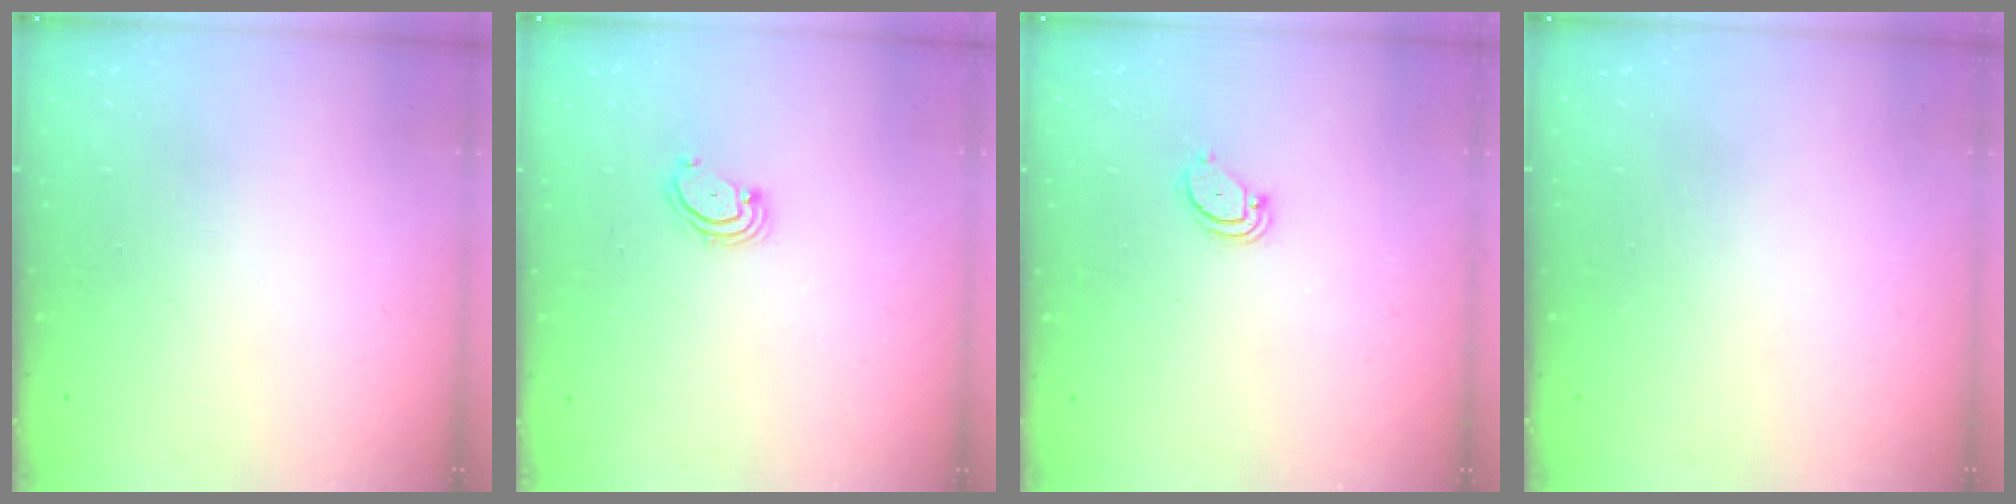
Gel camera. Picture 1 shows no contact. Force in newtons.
{"total": 3.1, "press": 3.0, "slide": 0.4}
{"total": 2.4, "press": 2.4, "slide": 0.2}
{"total": 0.0}